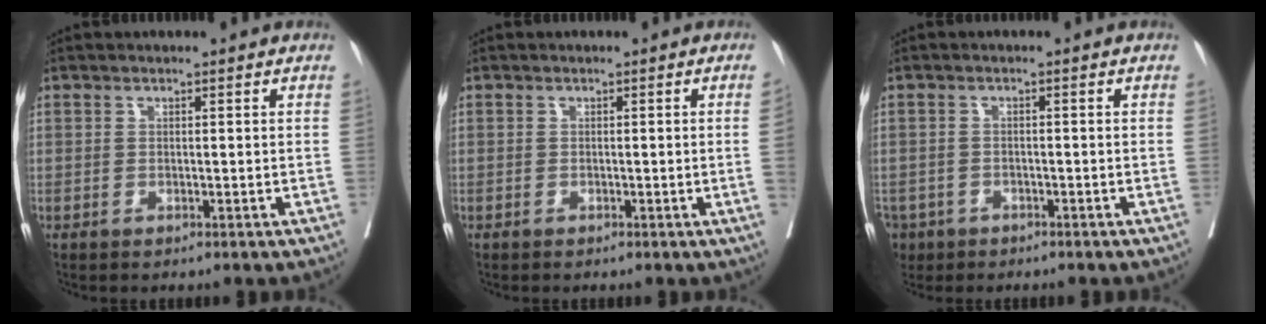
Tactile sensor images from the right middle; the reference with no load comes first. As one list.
[{"total": 1.5, "force": [-0.3, -0.6, 1.4], "torque": [-0.015, -0.001, -0.005]}, {"total": 5.1, "force": [-3.3, 3.8, 1.0], "torque": [-0.022, 0.003, -0.053]}]